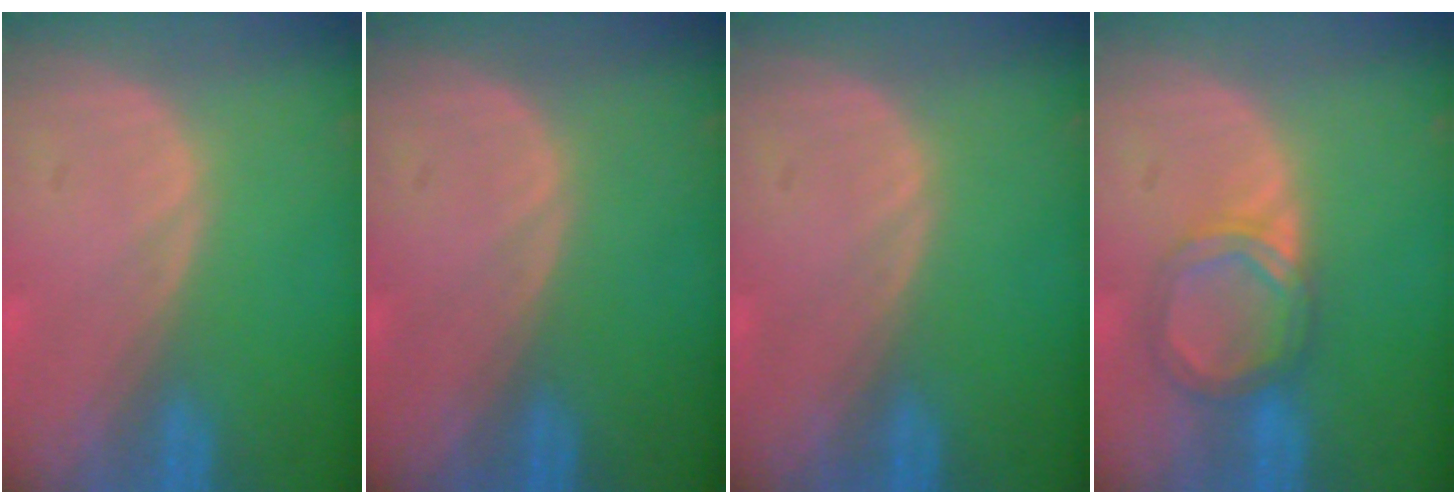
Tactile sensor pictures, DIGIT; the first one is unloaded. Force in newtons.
{"total": 0.0}
{"total": 0.0}
{"total": 4.5, "press": 4.5, "slide": 0.4}